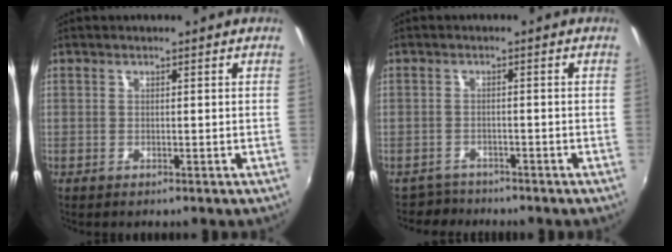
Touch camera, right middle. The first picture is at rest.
{"total": 2.7, "force": [-2.4, 1.1, -0.5], "torque": [0.001, 0.005, -0.043]}